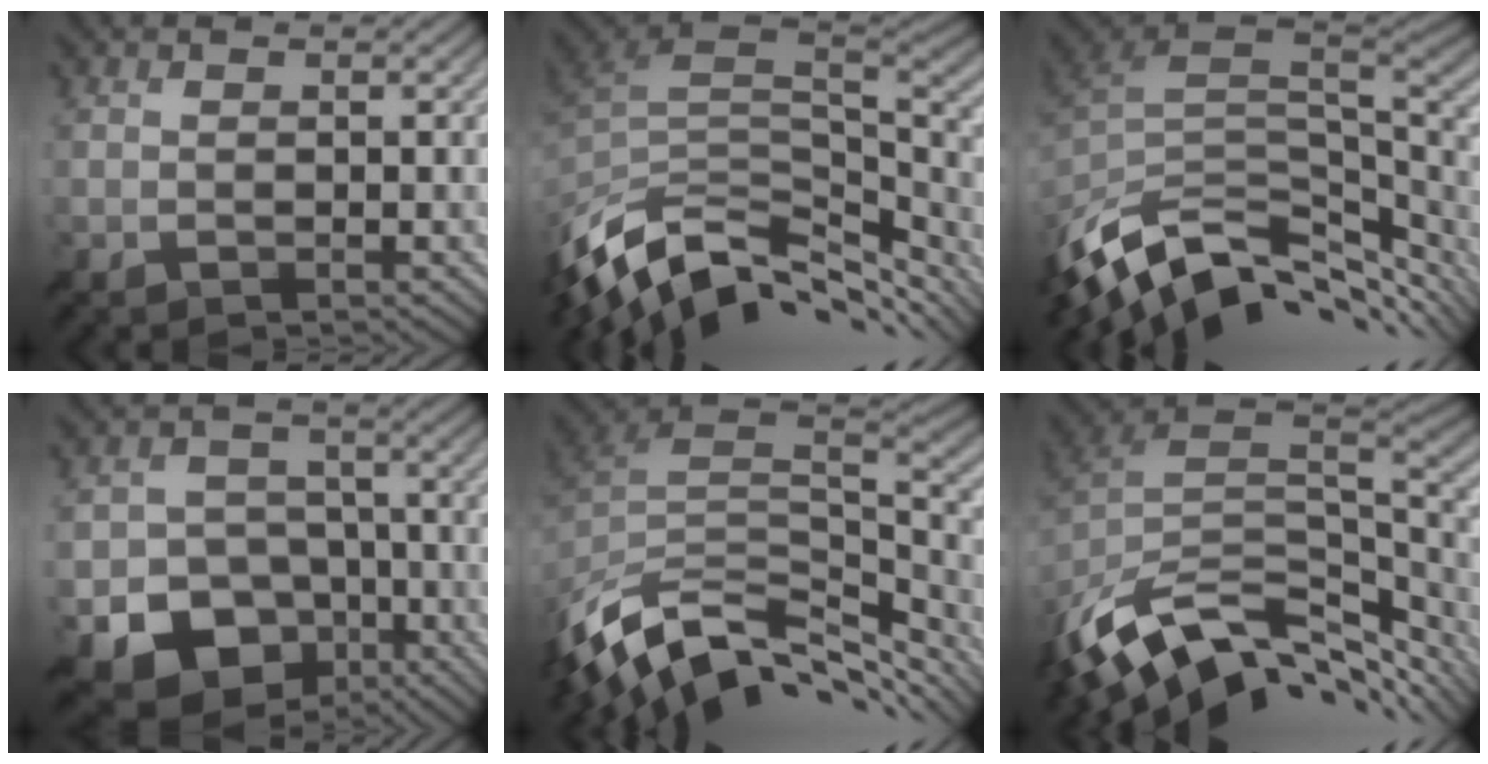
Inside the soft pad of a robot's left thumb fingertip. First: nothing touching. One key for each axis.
{"total": 13.2, "fx": -7.0, "fy": 6.8, "fz": 9.0, "tx": -0.217, "ty": -0.015, "tz": -0.117}
{"total": 12.9, "fx": -5.9, "fy": 6.8, "fz": 9.3, "tx": -0.210, "ty": -0.016, "tz": -0.099}
{"total": 12.6, "fx": -5.8, "fy": 10.0, "fz": 4.9, "tx": -0.095, "ty": -0.042, "tz": -0.099}
{"total": 13.6, "fx": -7.4, "fy": 7.5, "fz": 8.6, "tx": -0.218, "ty": -0.023, "tz": -0.123}
{"total": 13.2, "fx": -5.7, "fy": 7.1, "fz": 9.6, "tx": -0.213, "ty": -0.016, "tz": -0.091}